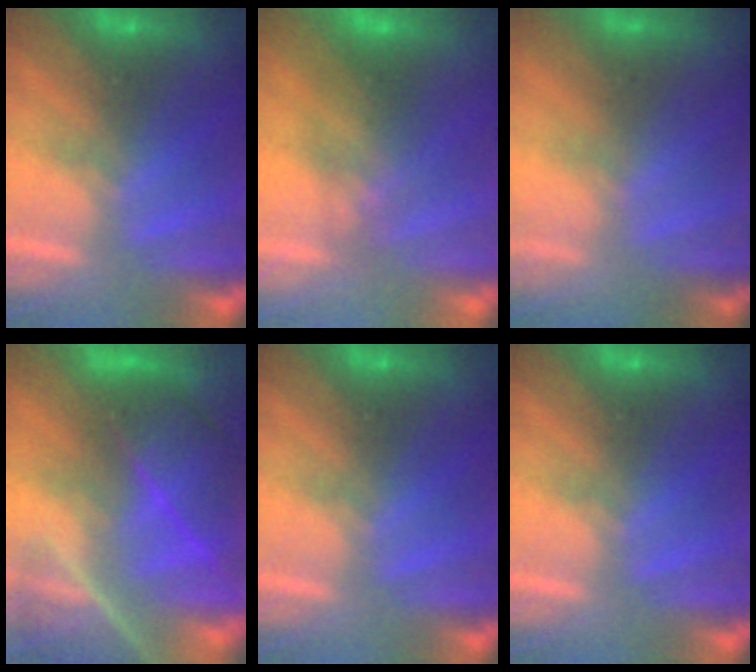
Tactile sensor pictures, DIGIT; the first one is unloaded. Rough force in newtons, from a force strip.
{"total": 10.3}
{"total": 2.3}
{"total": 7.4}
{"total": 0.0}
{"total": 0.0}